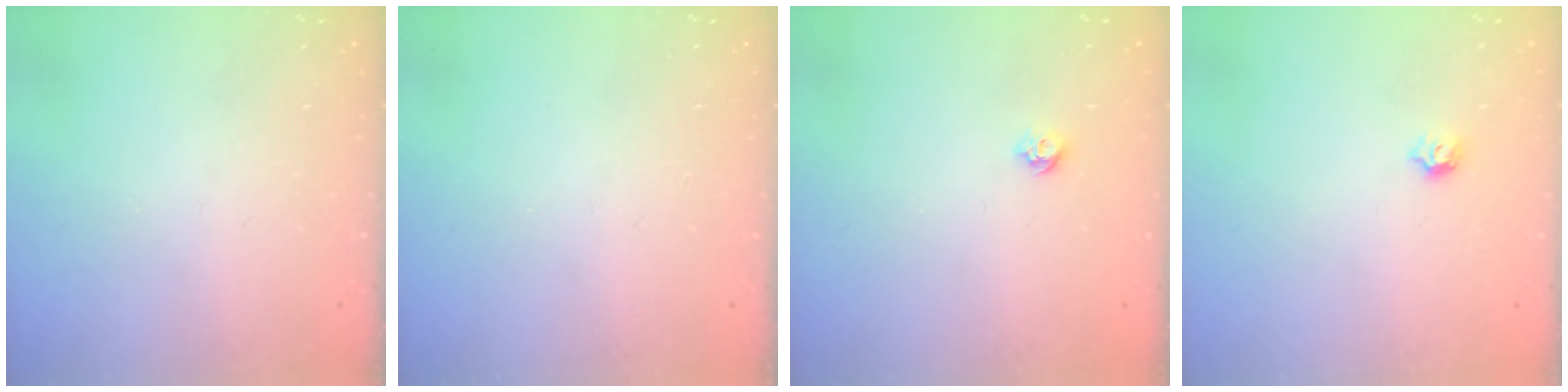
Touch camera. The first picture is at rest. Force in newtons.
{"total": 0.0}
{"total": 5.3, "press": 5.3, "slide": 0.8}
{"total": 3.8, "press": 3.7, "slide": 0.8}